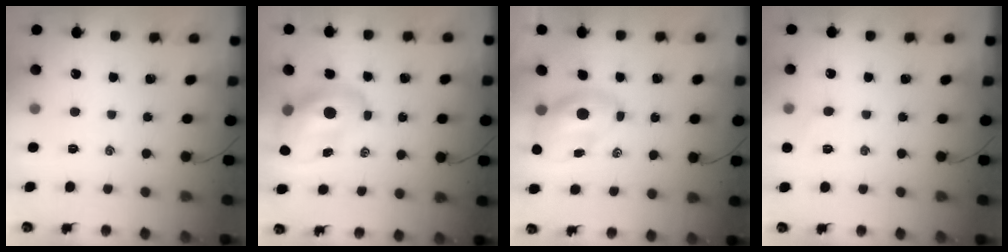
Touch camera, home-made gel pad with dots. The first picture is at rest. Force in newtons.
{"total": 13.2, "press": 12.7, "slide": 3.7}
{"total": 7.4, "press": 7.2, "slide": 2.0}
{"total": 4.4, "press": 4.1, "slide": 1.4}